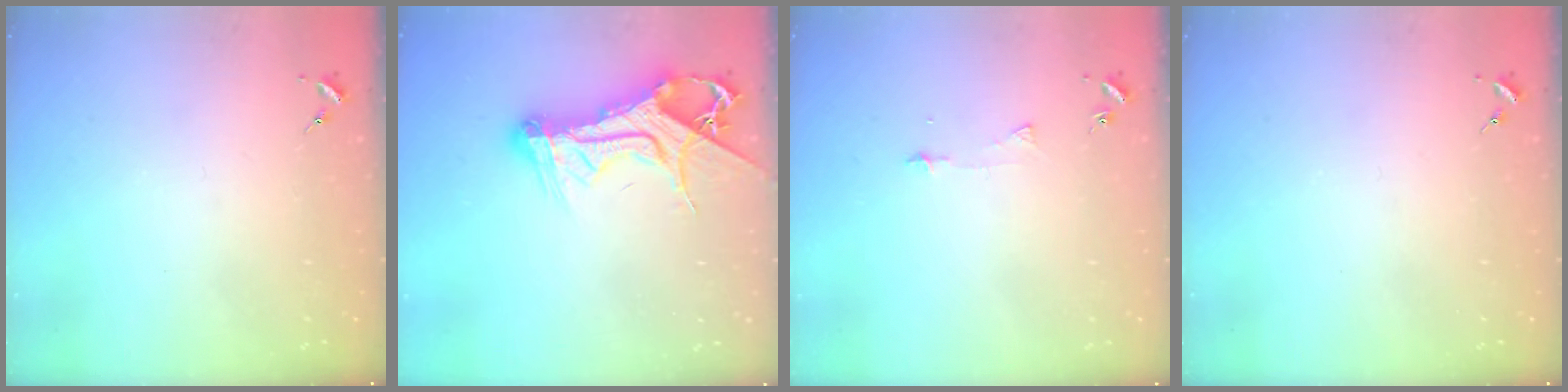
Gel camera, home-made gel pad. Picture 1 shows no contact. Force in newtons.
{"total": 16.5, "press": 16.4, "slide": 1.8}
{"total": 3.8, "press": 3.8, "slide": 0.3}
{"total": 0.0}